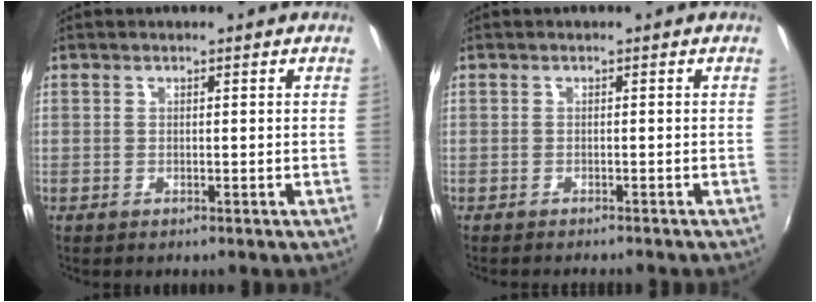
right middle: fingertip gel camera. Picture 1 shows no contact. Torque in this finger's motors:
{"motor_torque": [0.47, -0.73, 0.05, 0.03]}